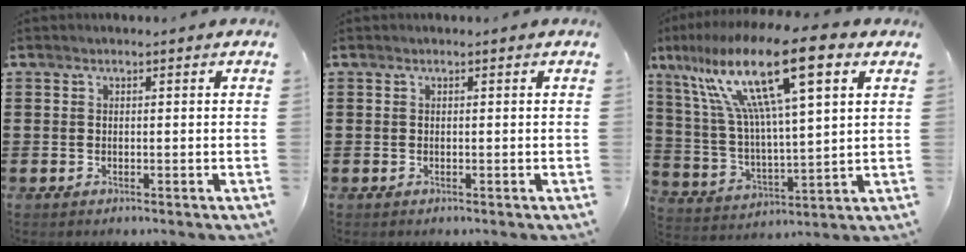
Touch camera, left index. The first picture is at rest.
{"total": 0.0}
{"total": 18.1, "force": [9.7, 3.2, 15.0], "torque": [-0.311, -0.028, 0.149]}